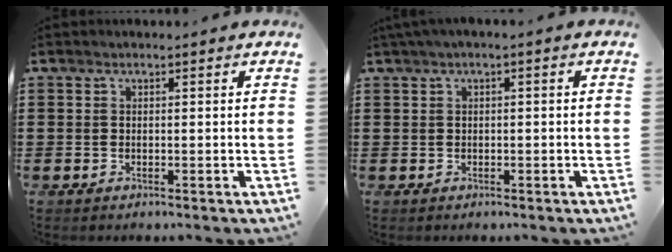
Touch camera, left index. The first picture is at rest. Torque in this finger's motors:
{"motor_torque": [0.99, -1.15, 0.95, 0.21]}